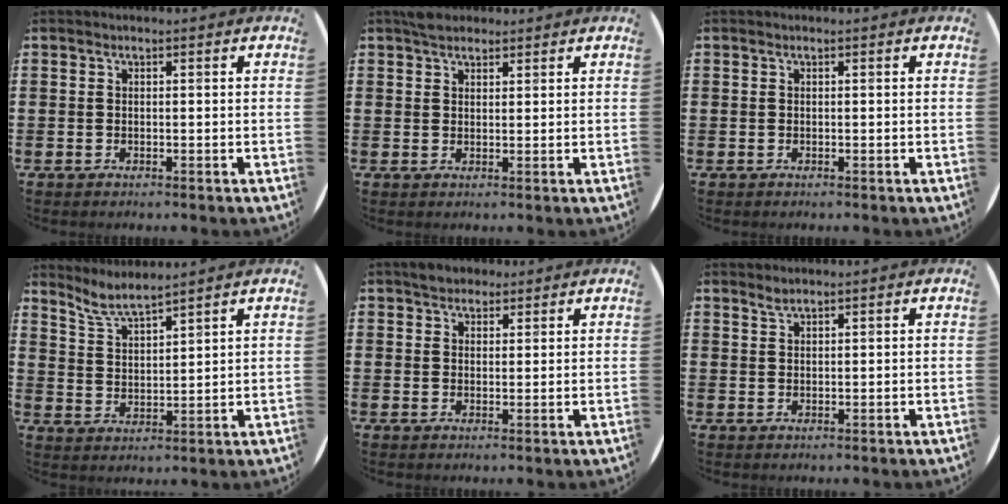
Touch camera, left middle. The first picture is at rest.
{"total": 2.1, "force": [1.9, 1.0, 0.3], "torque": [-0.001, 0.003, 0.036]}
{"total": 0.0}
{"total": 4.9, "force": [4.6, 0.0, 1.4], "torque": [-0.040, -0.020, 0.083]}
{"total": 2.5, "force": [2.2, 1.3, 0.1], "torque": [0.009, 0.002, 0.040]}
{"total": 1.2, "force": [1.1, 0.2, 0.4], "torque": [-0.009, 0.002, 0.020]}